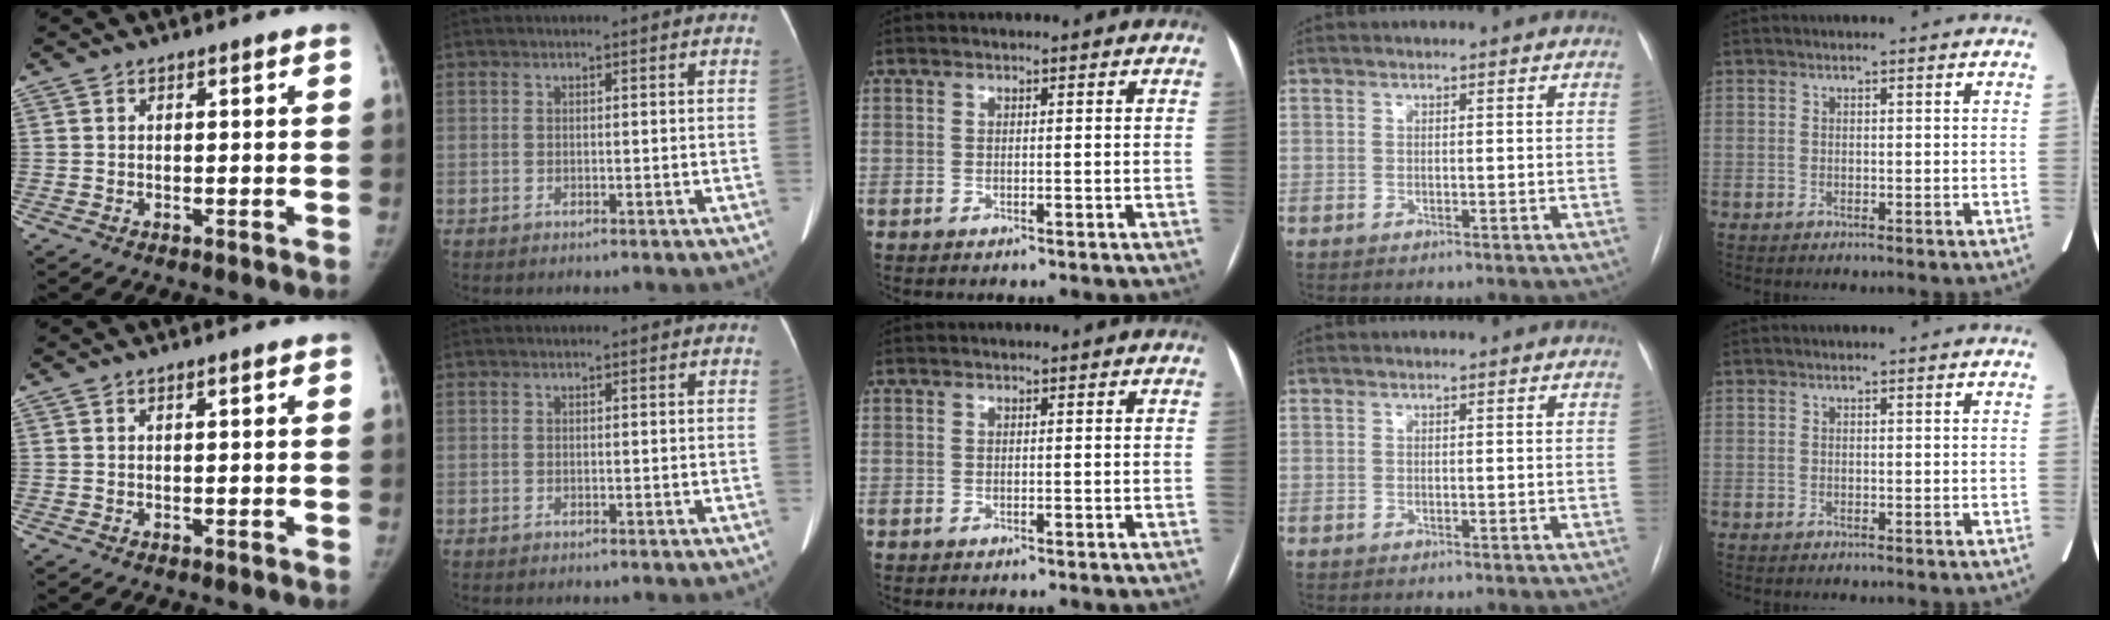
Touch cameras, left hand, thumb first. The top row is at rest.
{"thumb": {"total": 0.8, "force": [0.3, 0.2, 0.7], "torque": [-0.011, 0.002, 0.004]}}